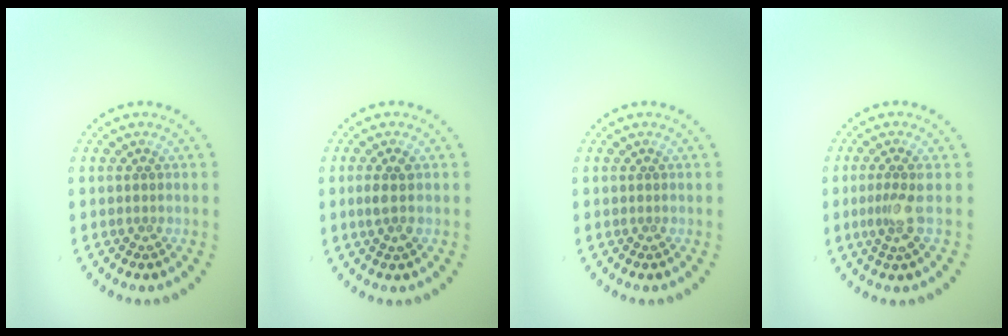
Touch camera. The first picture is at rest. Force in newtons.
{"total": 1.6, "press": 1.6, "slide": 0.5}
{"total": 0.0}
{"total": 2.1, "press": 1.6, "slide": 1.4}